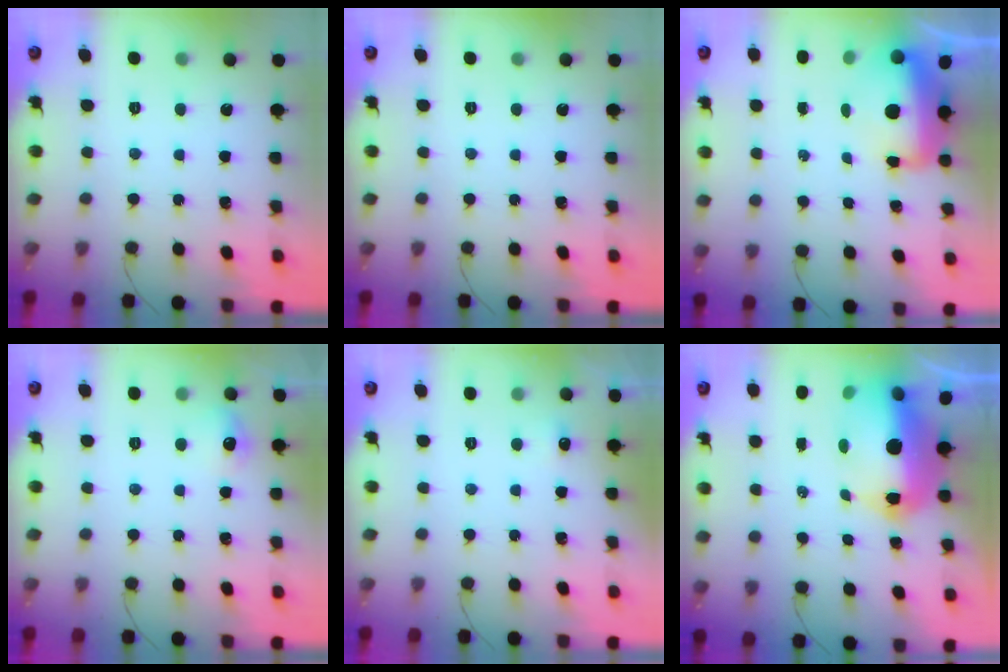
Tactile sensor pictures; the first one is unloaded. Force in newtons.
{"total": 0.0}
{"total": 12.6, "press": 12.2, "slide": 3.2}
{"total": 6.9, "press": 6.7, "slide": 1.4}
{"total": 11.2, "press": 3.5, "slide": 10.6}
{"total": 16.0, "press": 15.7, "slide": 2.9}